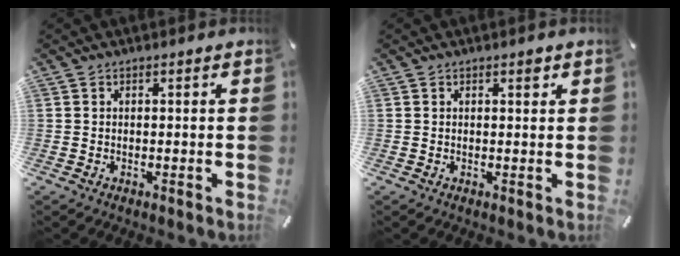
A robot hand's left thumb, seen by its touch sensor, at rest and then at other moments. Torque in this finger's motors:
{"motor_torque": [0.61, 0.12, -0.14, -0.13, 0.04]}